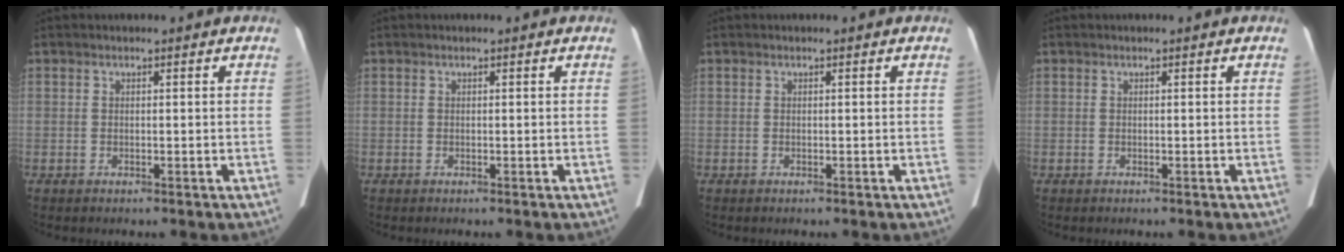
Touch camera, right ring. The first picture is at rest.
{"total": 0.0}
{"total": 0.0}
{"total": 0.0}